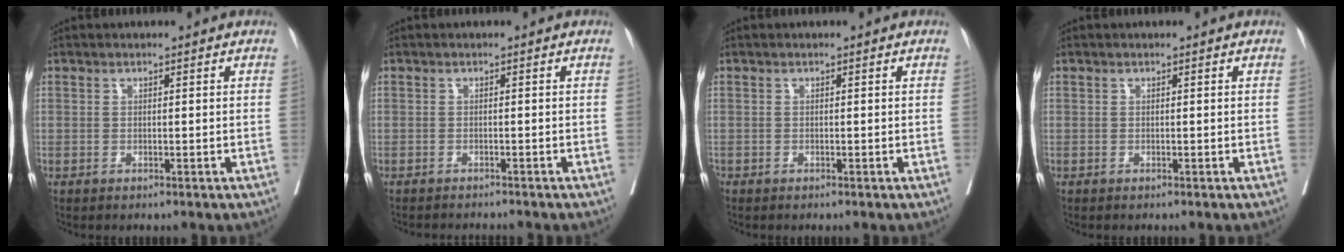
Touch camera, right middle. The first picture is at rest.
{"total": 4.4, "force": [-4.2, 0.2, 1.0], "torque": [-0.005, -0.009, -0.058]}
{"total": 0.0}
{"total": 0.0}